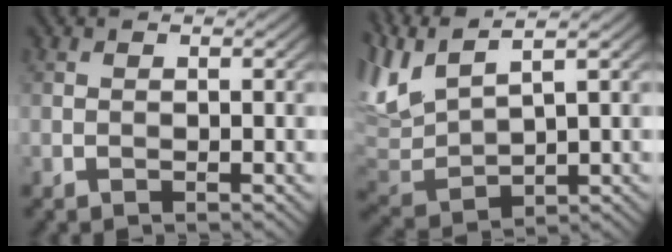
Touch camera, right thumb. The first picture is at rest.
{"total": 8.1, "force": [5.1, 2.2, 5.9], "torque": [-0.156, 0.017, 0.106]}